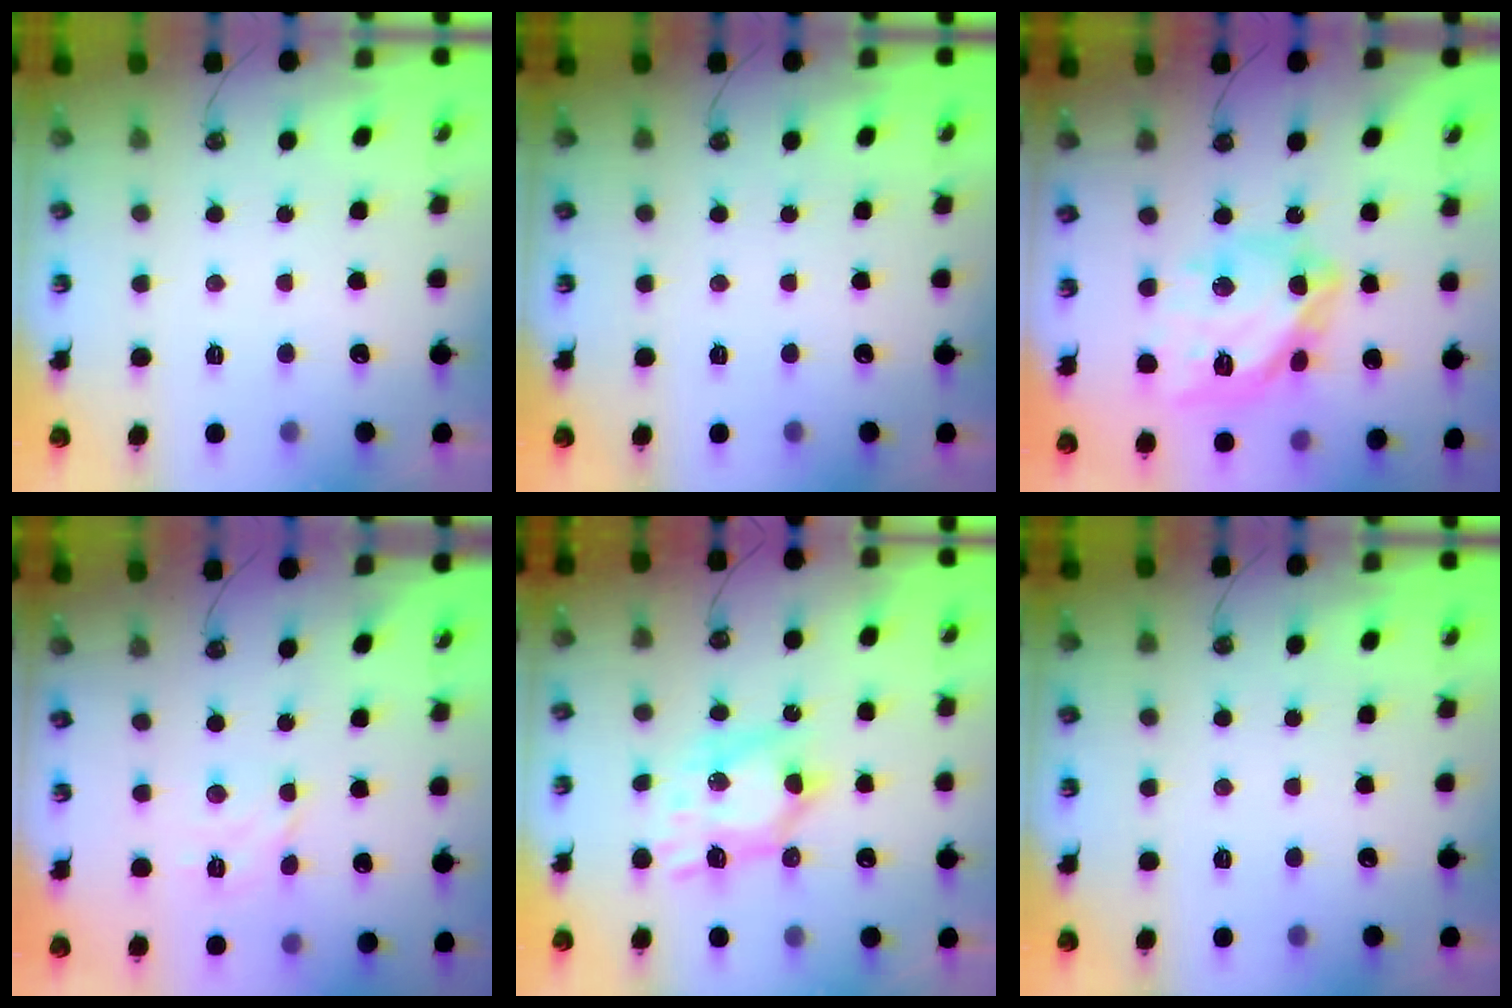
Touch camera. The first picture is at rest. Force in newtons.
{"total": 0.0}
{"total": 19.6, "press": 19.5, "slide": 1.9}
{"total": 4.2, "press": 4.2, "slide": 0.4}
{"total": 9.0, "press": 9.0, "slide": 0.6}
{"total": 0.0}